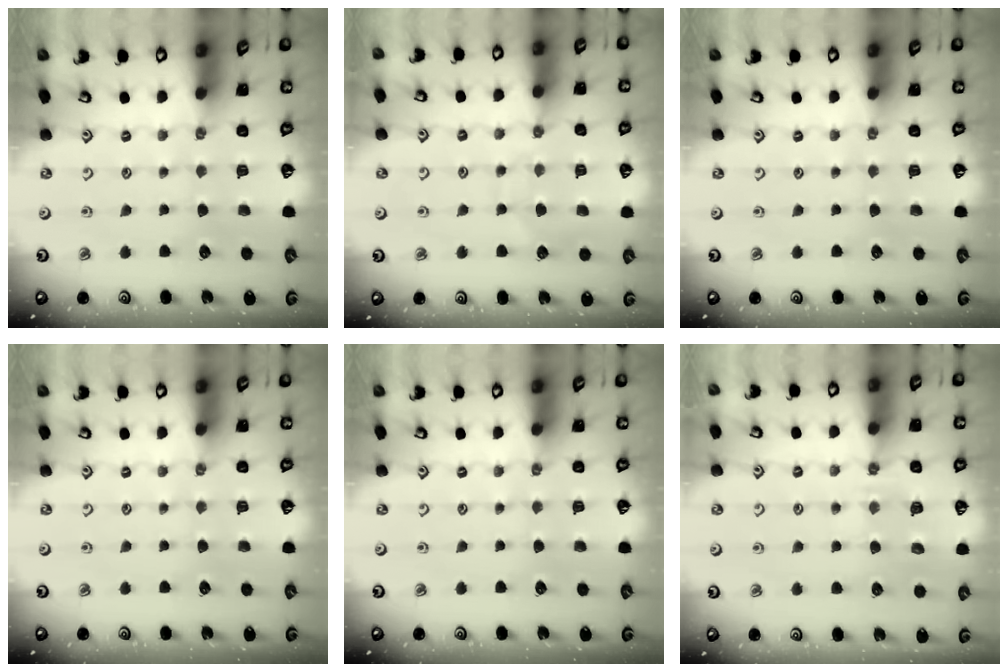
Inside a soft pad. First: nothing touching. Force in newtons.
{"total": 6.7, "press": 6.6, "slide": 0.6}
{"total": 0.0}
{"total": 0.0}
{"total": 0.0}
{"total": 5.9, "press": 5.8, "slide": 0.7}